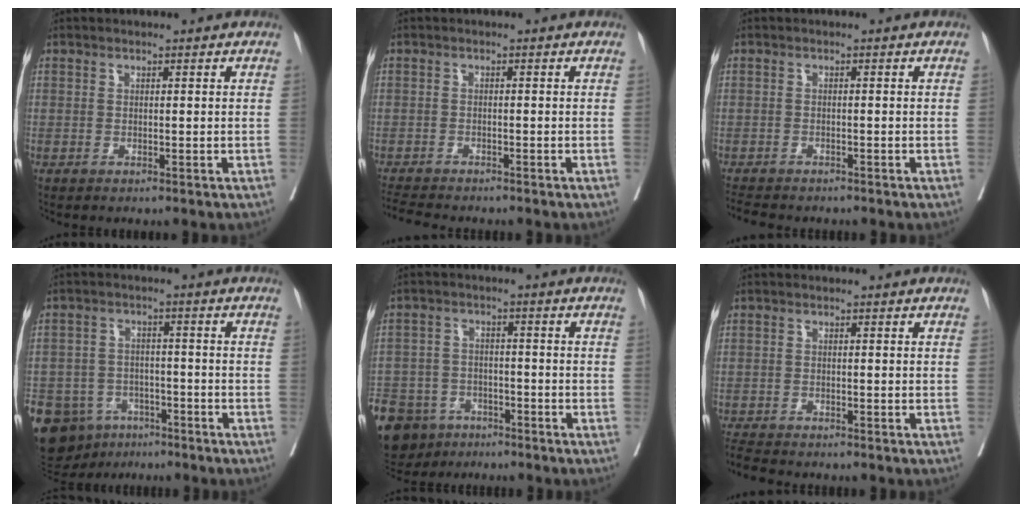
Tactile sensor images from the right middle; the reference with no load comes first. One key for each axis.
{"total": 5.7, "fx": -5.3, "fy": 0.7, "fz": 2.0, "tx": -0.031, "ty": -0.012, "tz": -0.086}
{"total": 5.2, "fx": -4.6, "fy": 1.4, "fz": 1.9, "tx": -0.032, "ty": -0.008, "tz": -0.069}
{"total": 17.0, "fx": -9.8, "fy": 12.4, "fz": 6.4, "tx": -0.175, "ty": 0.011, "tz": -0.138}
{"total": 16.5, "fx": -10.7, "fy": 10.8, "fz": 6.3, "tx": -0.180, "ty": -0.011, "tz": -0.162}
{"total": 4.5, "fx": -4.3, "fy": 0.5, "fz": 1.3, "tx": -0.020, "ty": -0.015, "tz": -0.073}